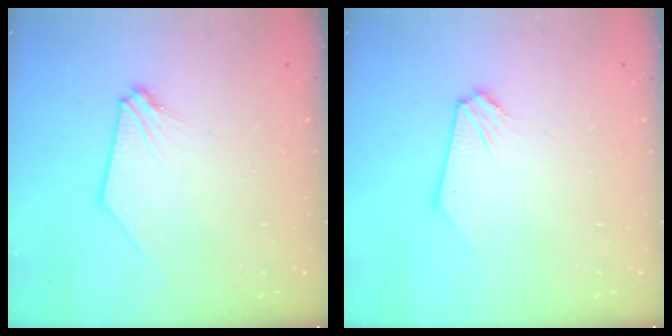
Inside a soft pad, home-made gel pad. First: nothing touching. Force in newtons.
{"total": 0.0}